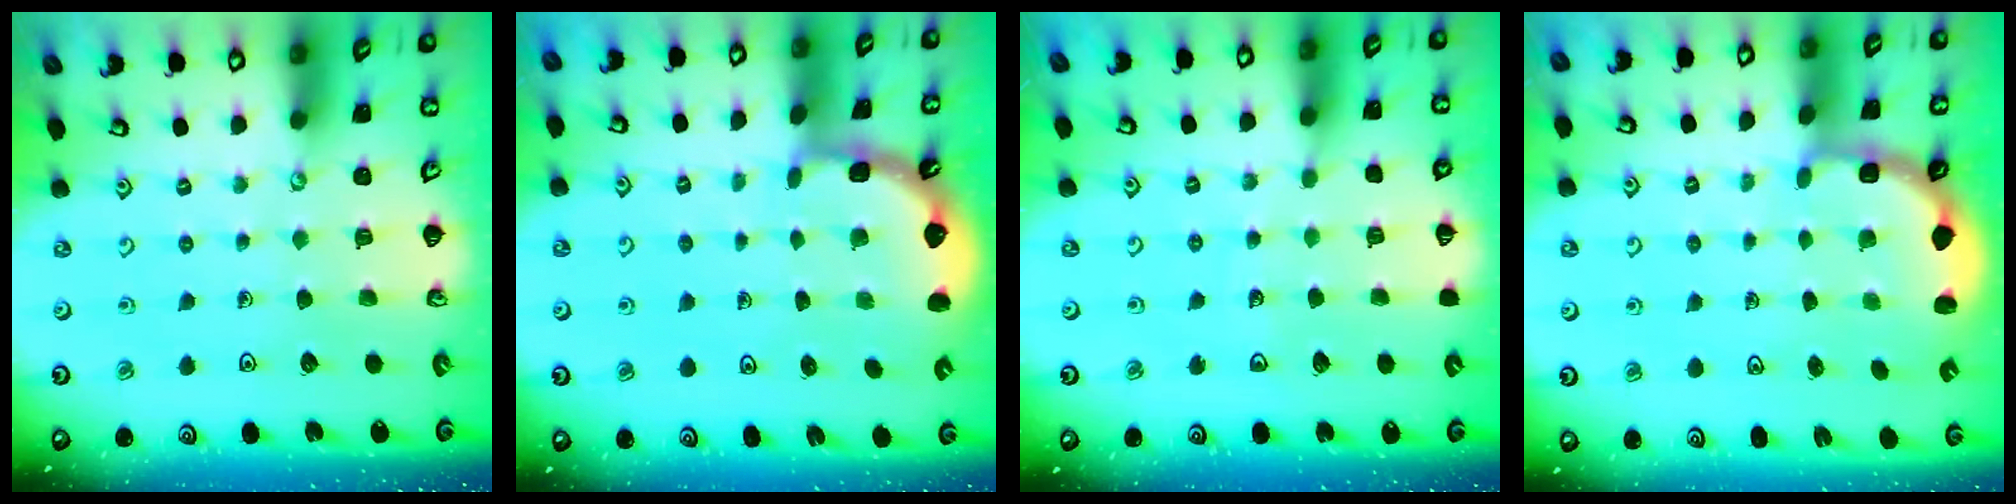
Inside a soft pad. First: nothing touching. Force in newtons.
{"total": 1.9, "press": 1.9, "slide": 0.2}
{"total": 2.9, "press": 2.9, "slide": 0.3}
{"total": 3.1, "press": 2.2, "slide": 2.1}